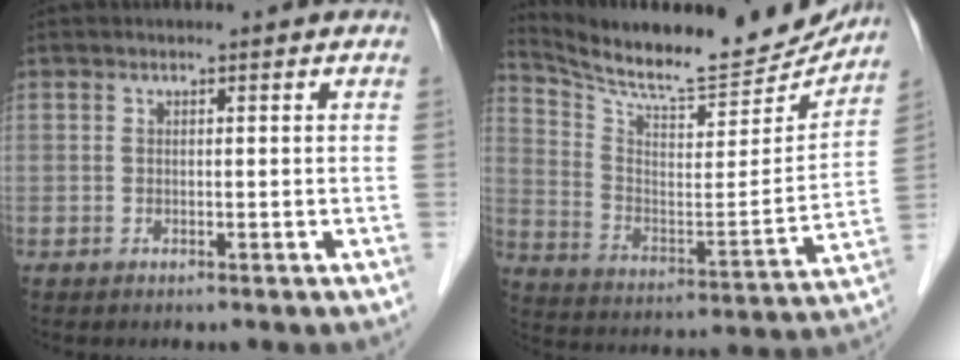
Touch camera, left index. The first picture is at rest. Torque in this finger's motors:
{"motor_torque": [-0.02, -0.12, 0.18, 0.02]}